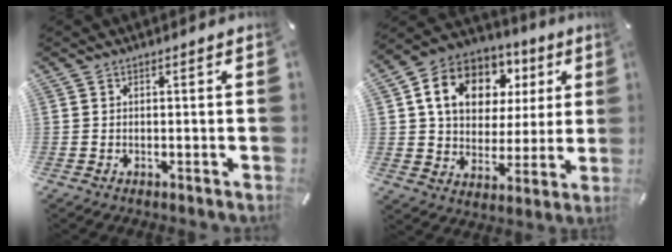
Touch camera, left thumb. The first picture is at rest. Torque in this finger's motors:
{"motor_torque": [2.65, 2.35, 1.59, -1.18, 0.23]}